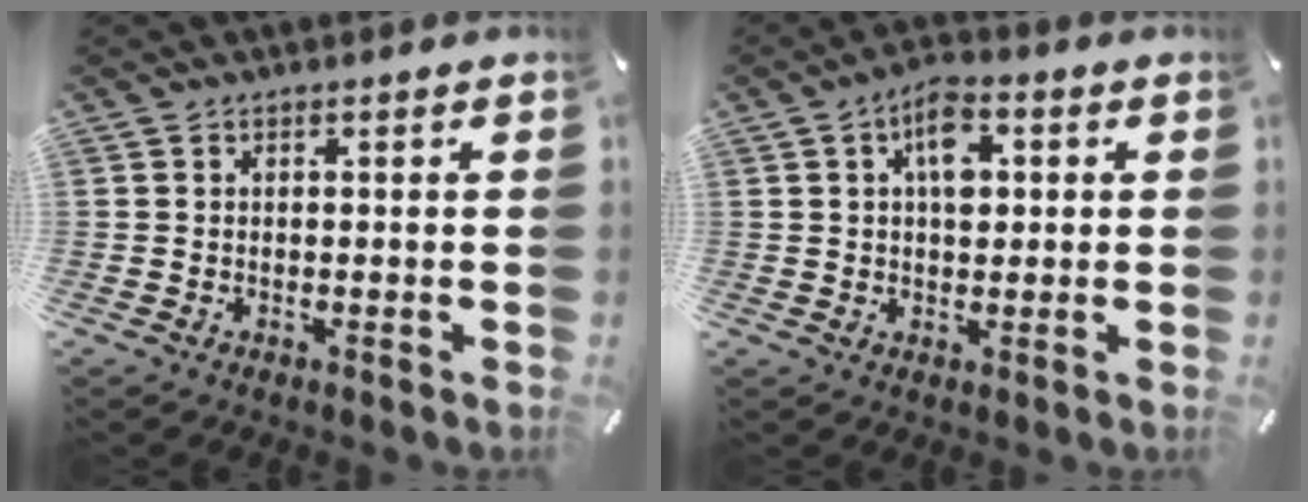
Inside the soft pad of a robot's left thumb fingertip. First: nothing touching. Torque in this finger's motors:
{"motor_torque": [1.99, 1.88, 0.58, -0.61, 0.07]}